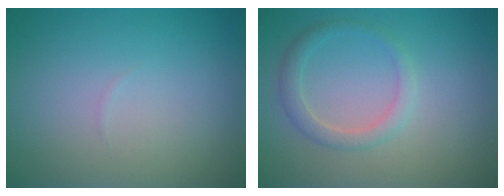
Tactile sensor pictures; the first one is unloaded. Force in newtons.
{"total": 2.0, "press": 2.0, "slide": 0.0}